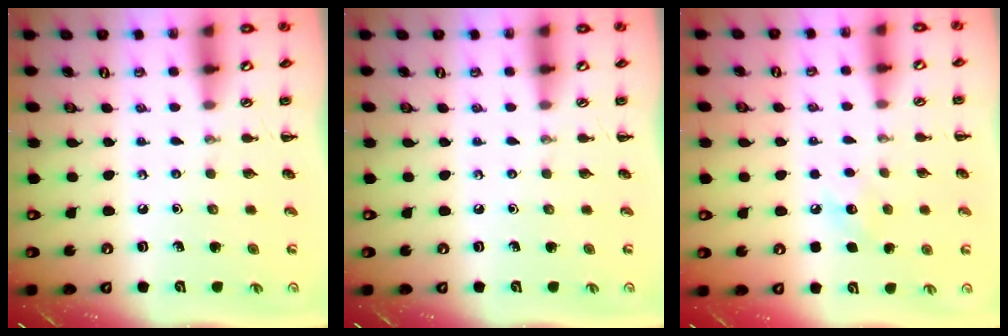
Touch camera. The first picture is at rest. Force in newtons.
{"total": 0.0}
{"total": 6.9, "press": 6.7, "slide": 1.9}